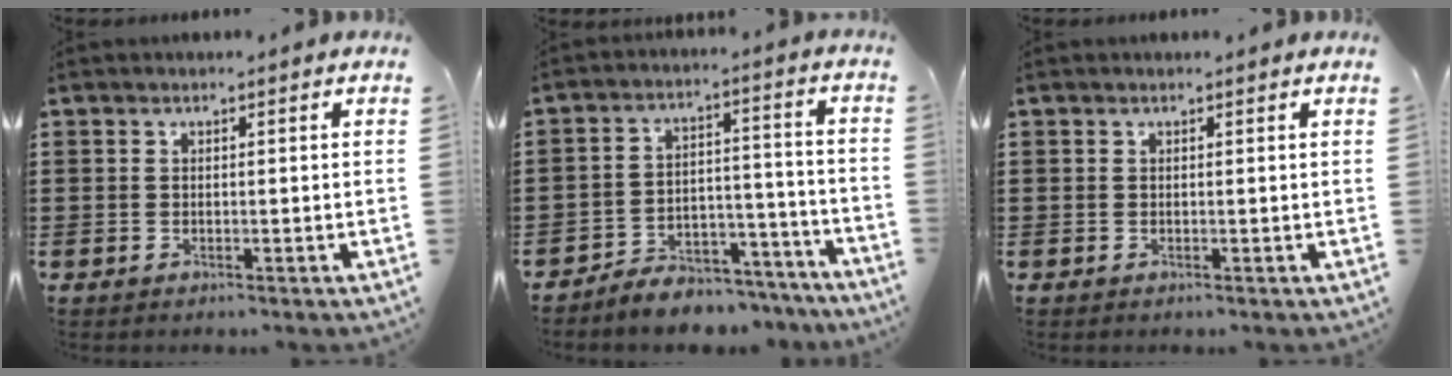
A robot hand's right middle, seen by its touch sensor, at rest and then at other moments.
{"total": 5.6, "force": [-5.5, 1.0, 0.4], "torque": [-0.005, 0.019, -0.109]}
{"total": 0.0}